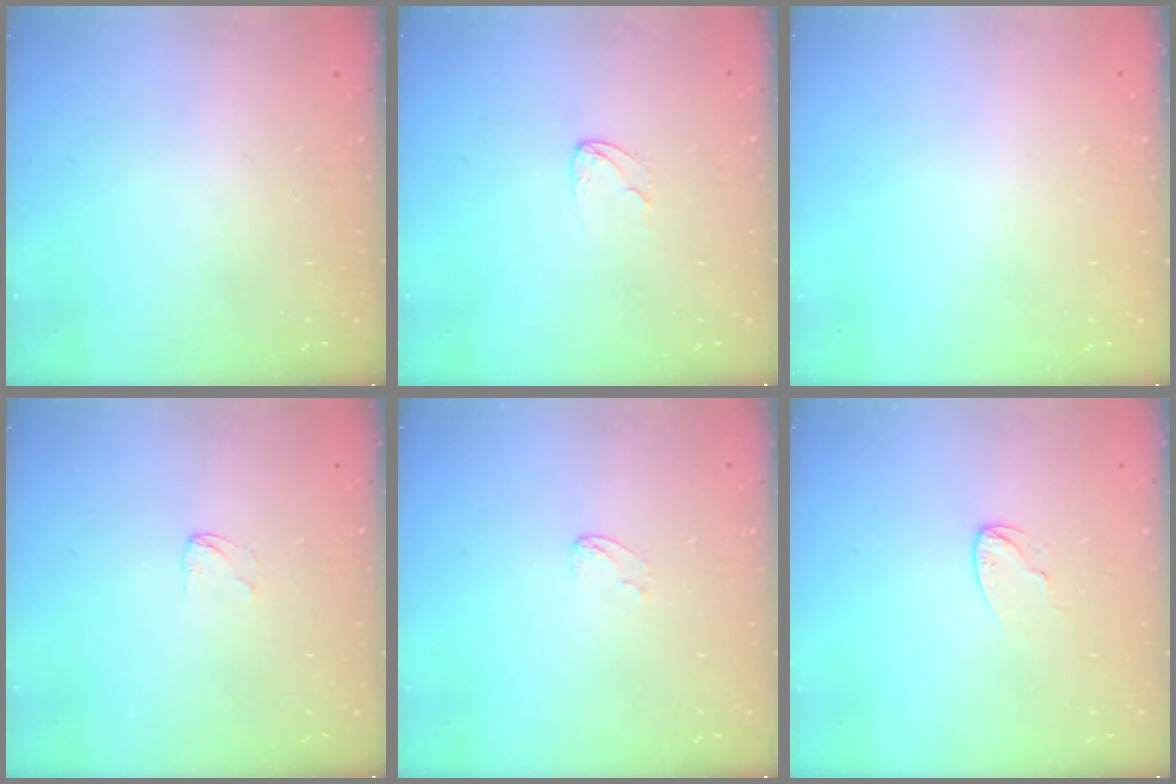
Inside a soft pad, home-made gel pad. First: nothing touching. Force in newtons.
{"total": 3.7, "press": 3.7, "slide": 0.3}
{"total": 0.0}
{"total": 2.9, "press": 2.9, "slide": 0.2}
{"total": 2.4, "press": 2.4, "slide": 0.2}
{"total": 4.1, "press": 4.1, "slide": 0.4}